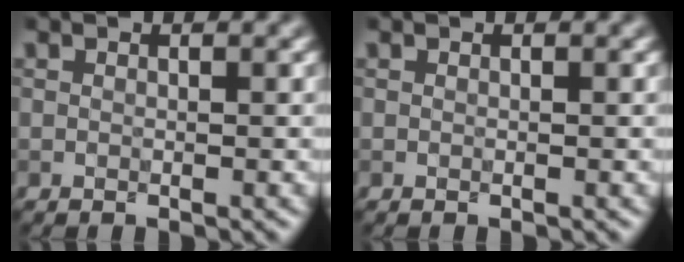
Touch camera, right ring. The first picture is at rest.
{"total": 0.0}